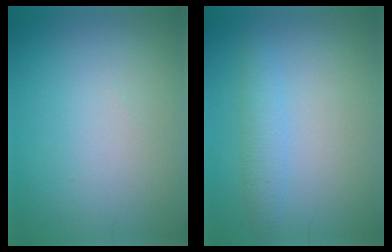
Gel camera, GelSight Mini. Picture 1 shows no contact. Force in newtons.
{"total": 2.2, "press": 2.2, "slide": 0.2}